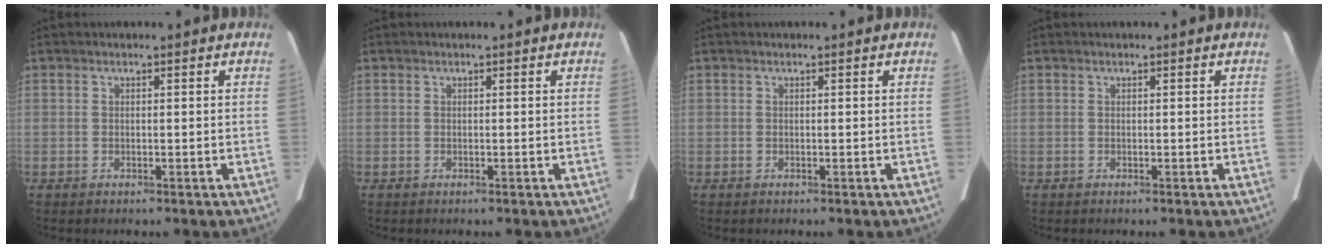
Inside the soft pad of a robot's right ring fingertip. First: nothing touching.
{"total": 0.0}
{"total": 0.0}
{"total": 0.0}